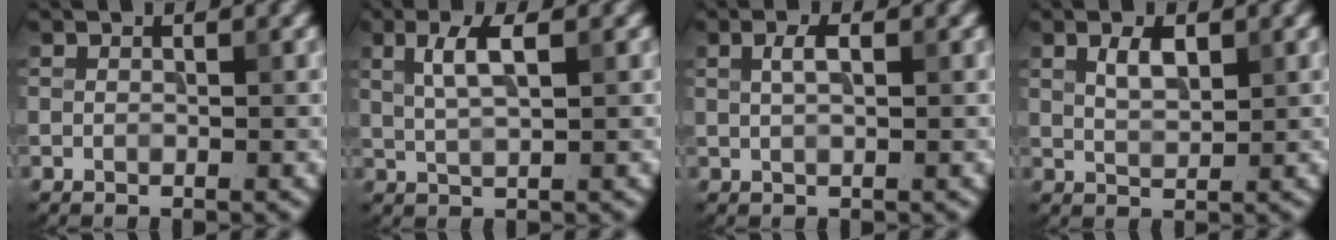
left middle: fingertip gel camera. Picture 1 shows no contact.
{"total": 3.1, "force": [1.1, 0.9, 2.8], "torque": [-0.053, 0.003, 0.022]}
{"total": 1.5, "force": [0.5, 0.5, 1.3], "torque": [-0.026, 0.003, 0.010]}
{"total": 2.2, "force": [1.0, 1.0, 1.7], "torque": [-0.034, 0.001, 0.021]}